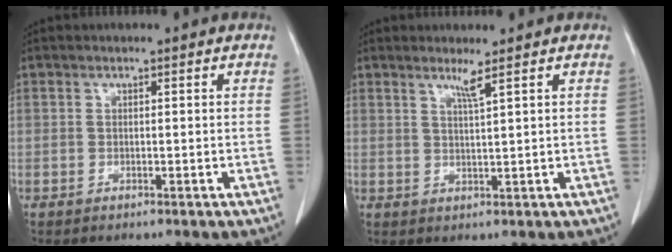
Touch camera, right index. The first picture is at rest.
{"total": 2.1, "force": [1.4, -0.8, 1.3], "torque": [-0.031, -0.012, 0.031]}